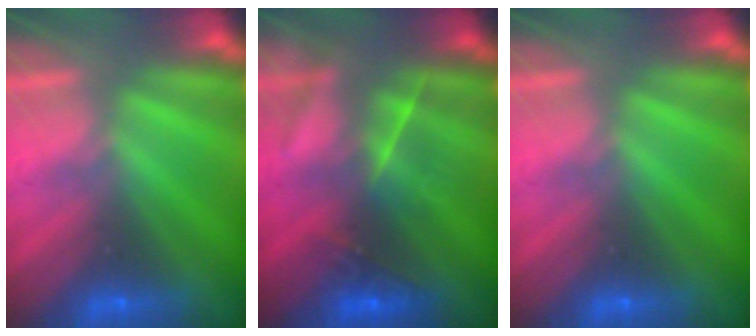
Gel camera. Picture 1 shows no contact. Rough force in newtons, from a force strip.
{"total": 2.8}
{"total": 0.0}